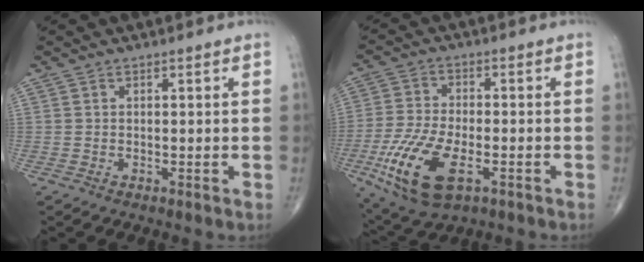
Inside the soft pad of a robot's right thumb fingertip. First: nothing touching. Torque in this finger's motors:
{"motor_torque": [1.57, -0.64, 1.29, -0.21, 0.47]}